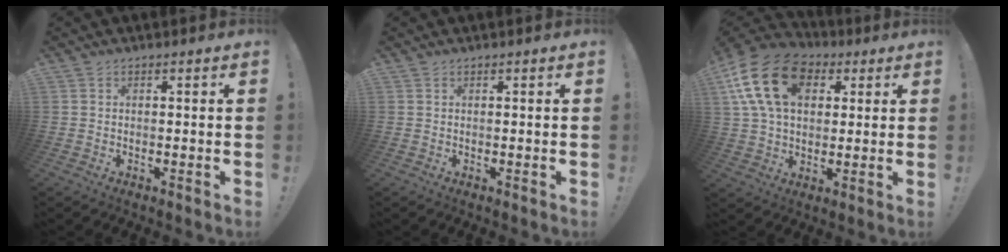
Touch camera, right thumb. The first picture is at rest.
{"total": 0.0}
{"total": 19.7, "force": [6.7, 13.4, 12.9], "torque": [-0.234, -0.009, 0.121]}